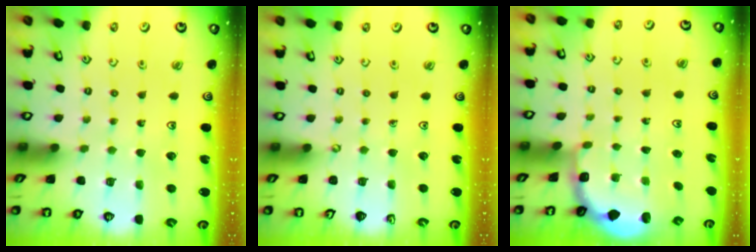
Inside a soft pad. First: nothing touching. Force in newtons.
{"total": 0.0}
{"total": 1.9, "press": 1.8, "slide": 0.7}